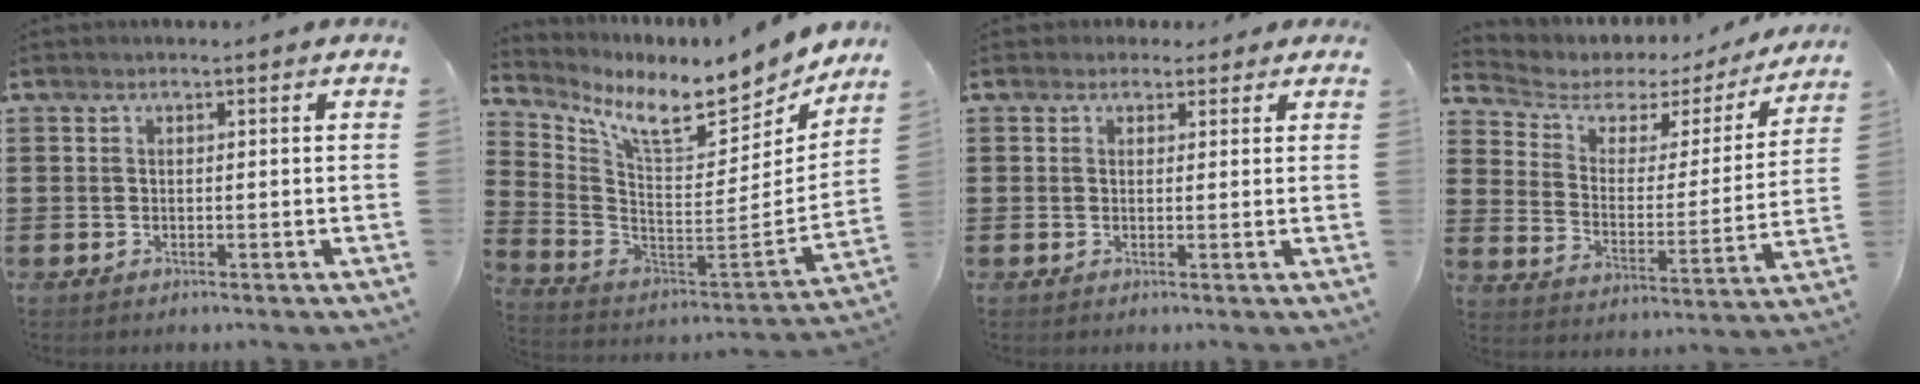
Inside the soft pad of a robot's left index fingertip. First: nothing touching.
{"total": 9.9, "force": [7.9, 1.7, 5.7], "torque": [-0.122, -0.068, 0.127]}
{"total": 1.9, "force": [1.3, 1.4, 0.3], "torque": [-0.004, 0.006, 0.022]}
{"total": 4.3, "force": [3.0, 2.8, 1.4], "torque": [-0.054, -0.018, 0.044]}